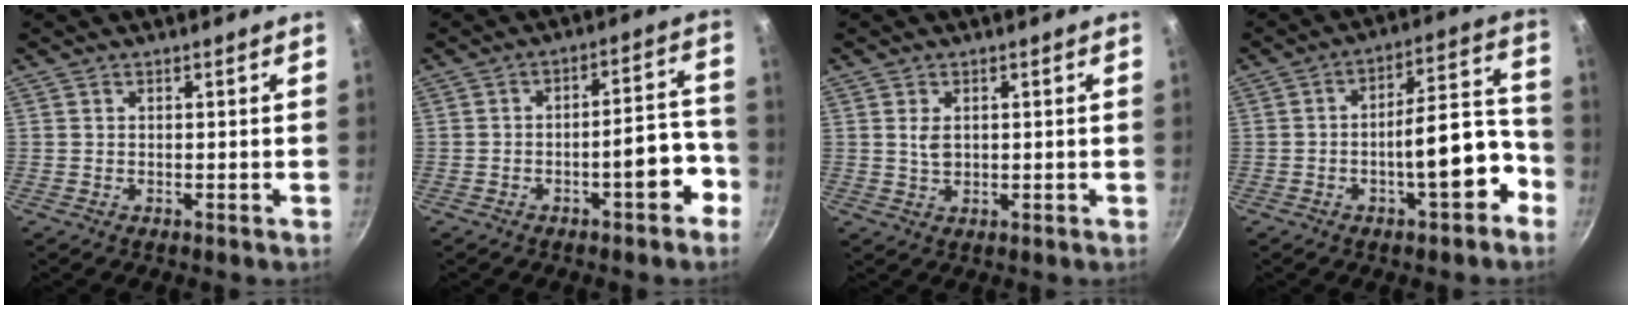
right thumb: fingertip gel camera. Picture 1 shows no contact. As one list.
[{"total": 8.4, "force": [-4.1, 2.9, 6.7], "torque": [-0.066, 0.058, -0.050]}, {"total": 2.7, "force": [0.6, 1.8, 2.0], "torque": [-0.032, -0.006, 0.012]}, {"total": 13.0, "force": [-5.2, 4.7, 10.9], "torque": [-0.121, 0.066, -0.076]}]